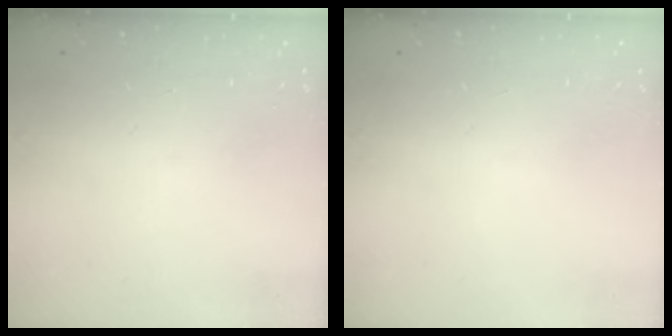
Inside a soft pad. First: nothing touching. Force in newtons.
{"total": 0.0}